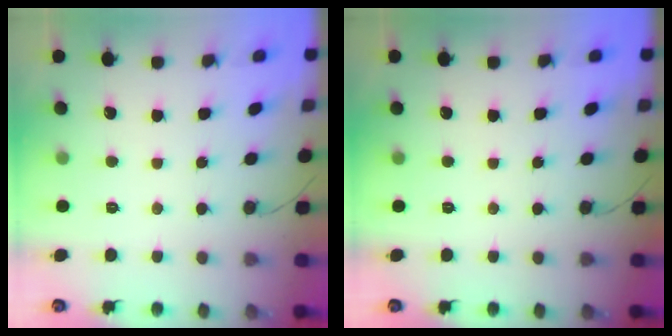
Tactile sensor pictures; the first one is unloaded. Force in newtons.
{"total": 0.0}